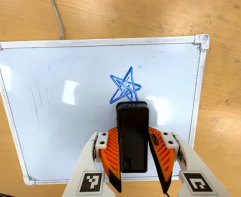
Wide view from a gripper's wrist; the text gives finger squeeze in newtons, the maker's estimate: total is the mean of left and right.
{"total": 4.4, "left": 3.5, "right": 5.2}